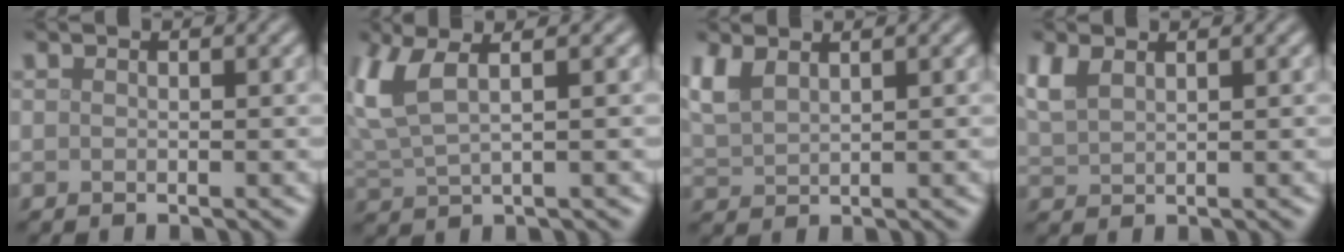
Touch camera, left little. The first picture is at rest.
{"total": 4.9, "force": [2.2, 1.7, 4.1], "torque": [-0.105, 0.009, 0.047]}
{"total": 3.0, "force": [1.9, 1.3, 1.9], "torque": [-0.054, 0.009, 0.044]}
{"total": 2.7, "force": [1.7, 1.2, 1.7], "torque": [-0.048, 0.007, 0.039]}